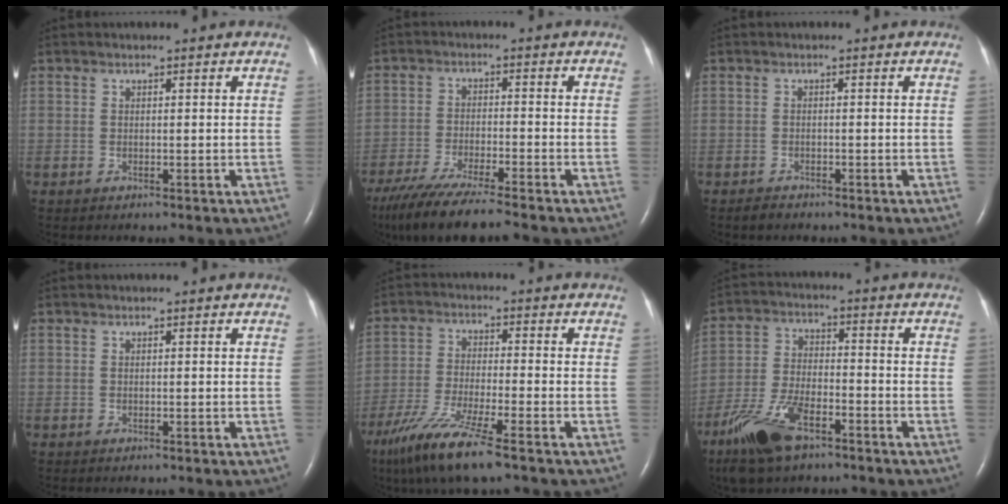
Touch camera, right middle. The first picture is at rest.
{"total": 11.9, "force": [-10.0, 0.5, 6.3], "torque": [-0.114, -0.034, -0.168]}
{"total": 1.2, "force": [-1.1, 0.5, 0.3], "torque": [-0.012, -0.001, -0.018]}
{"total": 0.0}
{"total": 10.5, "force": [-7.1, 0.4, 7.8], "torque": [-0.164, -0.036, -0.133]}
{"total": 11.1, "force": [-7.1, 4.1, 7.5], "torque": [-0.167, -0.010, -0.133]}